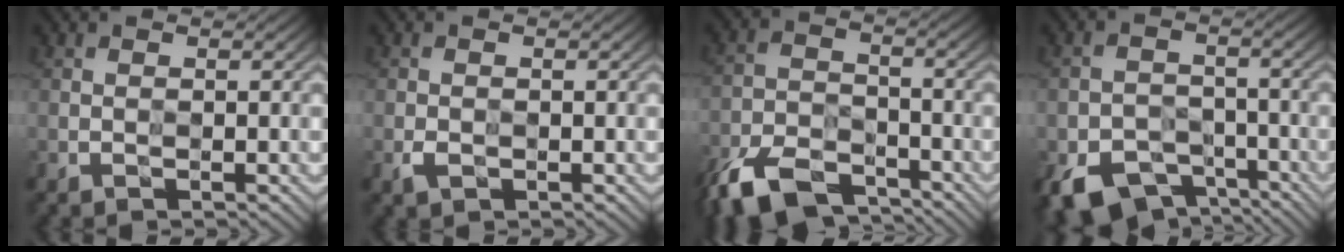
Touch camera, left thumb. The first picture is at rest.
{"total": 0.9, "force": [-0.3, 0.7, -0.4], "torque": [0.007, -0.003, -0.005]}
{"total": 7.4, "force": [-6.4, 3.1, 2.2], "torque": [-0.049, -0.006, -0.136]}
{"total": 5.5, "force": [-4.2, 3.5, 0.8], "torque": [-0.009, -0.008, -0.077]}